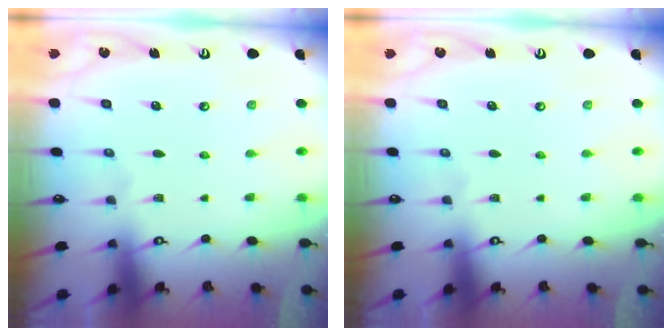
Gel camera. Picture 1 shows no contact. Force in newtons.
{"total": 0.0}